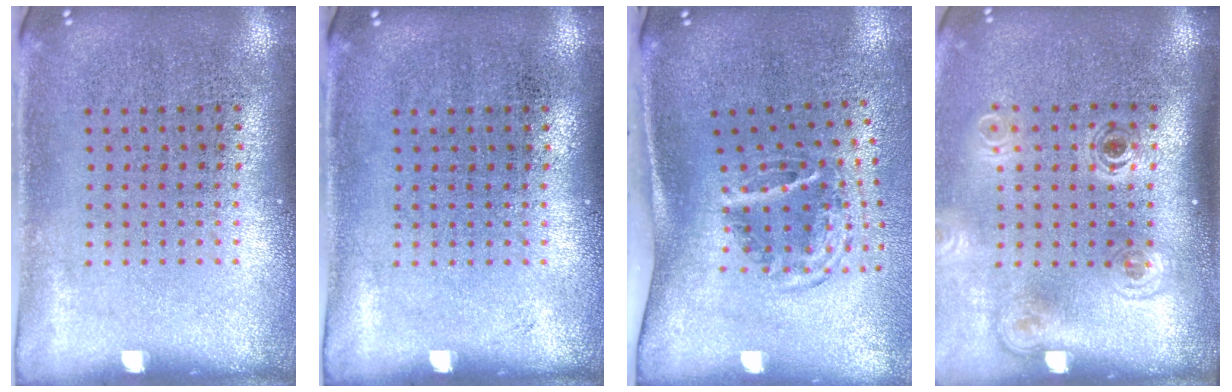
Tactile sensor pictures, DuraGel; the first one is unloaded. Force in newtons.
{"total": 0.0}
{"total": 2.0, "press": 1.2, "slide": 1.6}
{"total": 1.8, "press": 1.2, "slide": 1.3}